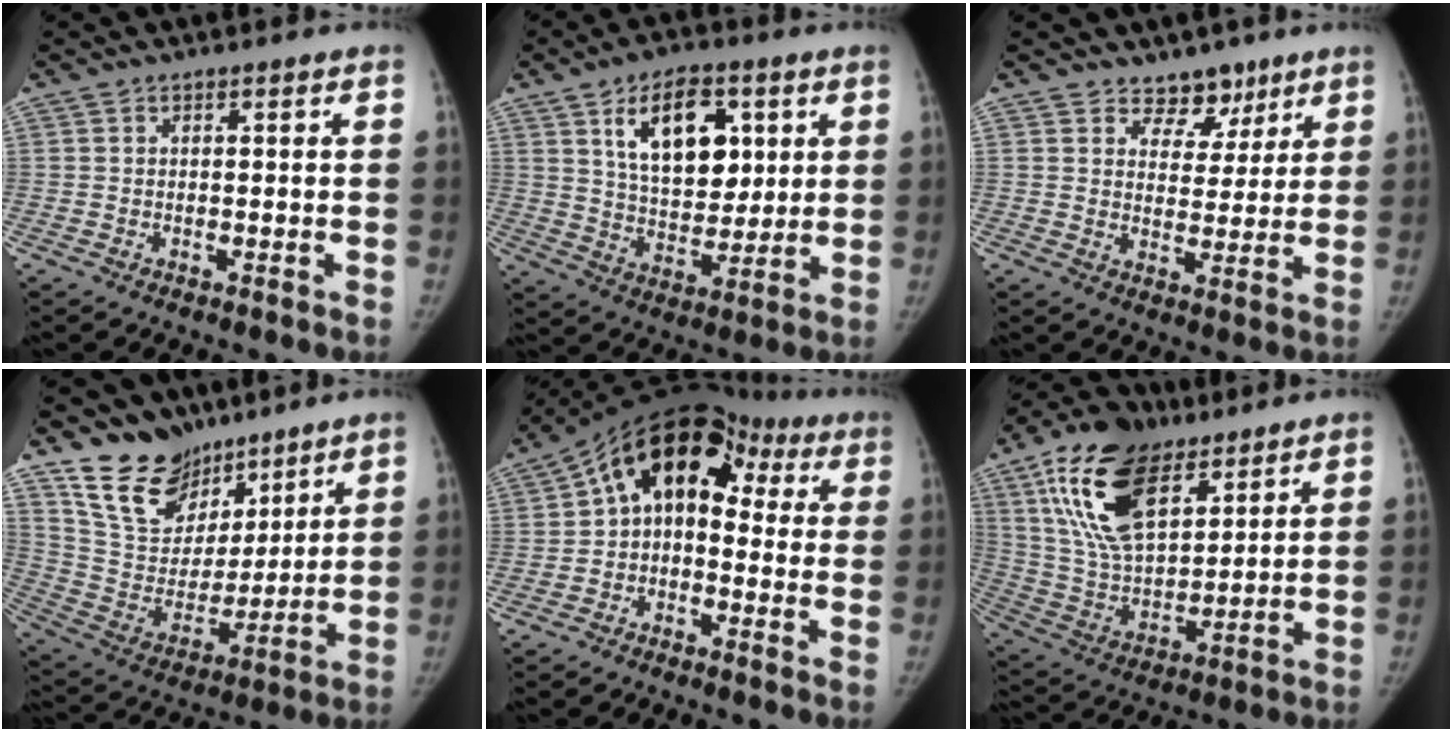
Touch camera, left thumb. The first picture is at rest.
{"total": 15.0, "force": [5.6, 8.9, 10.7], "torque": [-0.127, -0.025, 0.102]}
{"total": 6.1, "force": [4.4, 4.0, 1.1], "torque": [0.025, -0.028, 0.070]}
{"total": 15.8, "force": [11.8, 9.9, 3.6], "torque": [-0.017, -0.076, 0.227]}
{"total": 13.6, "force": [1.8, 9.6, 9.4], "torque": [-0.105, 0.055, 0.010]}
{"total": 20.9, "force": [10.9, 10.9, 14.2], "torque": [-0.249, -0.030, 0.205]}